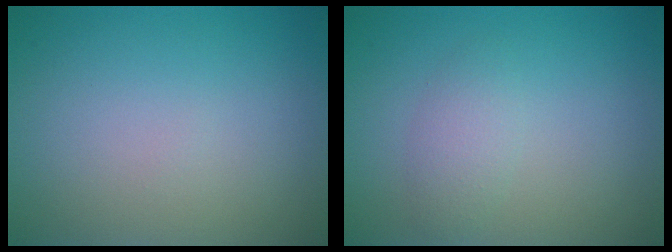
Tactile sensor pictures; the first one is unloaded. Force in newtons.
{"total": 1.8, "press": 1.8, "slide": 0.1}